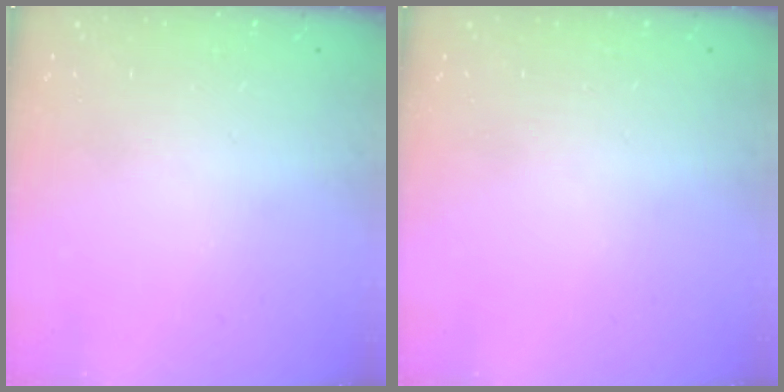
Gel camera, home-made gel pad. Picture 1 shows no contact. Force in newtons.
{"total": 0.0}